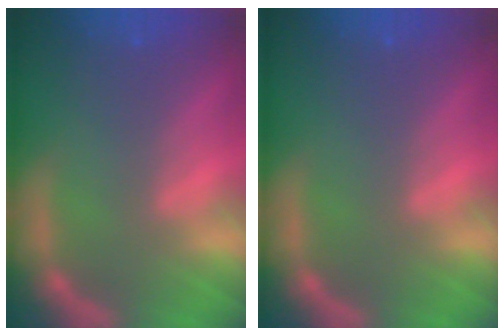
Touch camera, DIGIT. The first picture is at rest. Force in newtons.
{"total": 0.0}